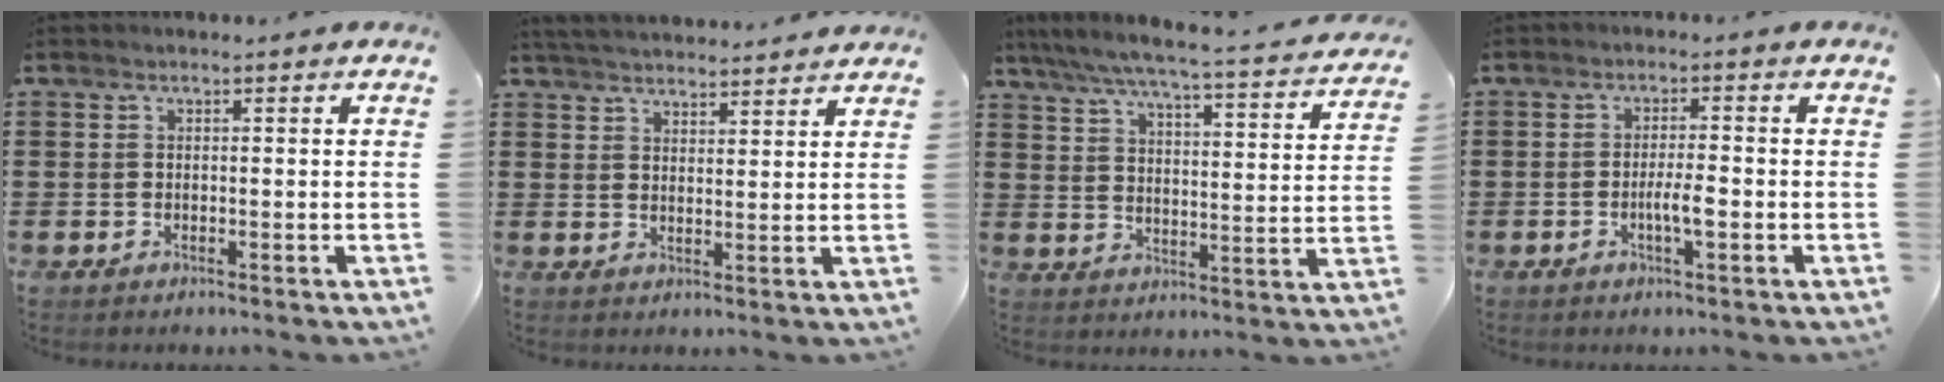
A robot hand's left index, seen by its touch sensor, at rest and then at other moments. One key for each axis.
{"total": 3.8, "fx": 3.7, "fy": 0.0, "fz": 0.4, "tx": -0.019, "ty": -0.014, "tz": 0.068}
{"total": 5.3, "fx": 4.6, "fy": -0.3, "fz": 2.5, "tx": -0.072, "ty": -0.039, "tz": 0.070}
{"total": 3.5, "fx": -1.0, "fy": 0.6, "fz": 3.3, "tx": -0.057, "ty": 0.001, "tz": -0.017}